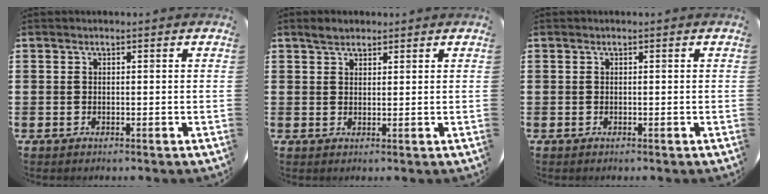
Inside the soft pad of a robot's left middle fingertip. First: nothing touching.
{"total": 2.3, "force": [2.0, 0.9, 0.6], "torque": [-0.005, 0.004, 0.036]}
{"total": 0.0}